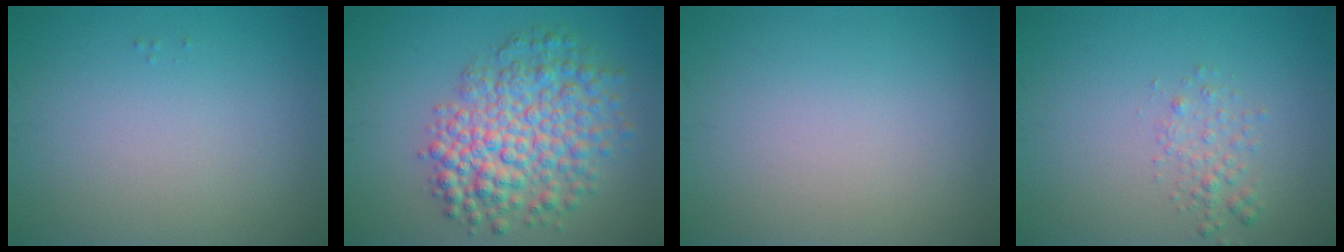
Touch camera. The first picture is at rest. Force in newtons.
{"total": 7.4, "press": 7.4, "slide": 0.2}
{"total": 0.0}
{"total": 1.6, "press": 1.6, "slide": 0.1}